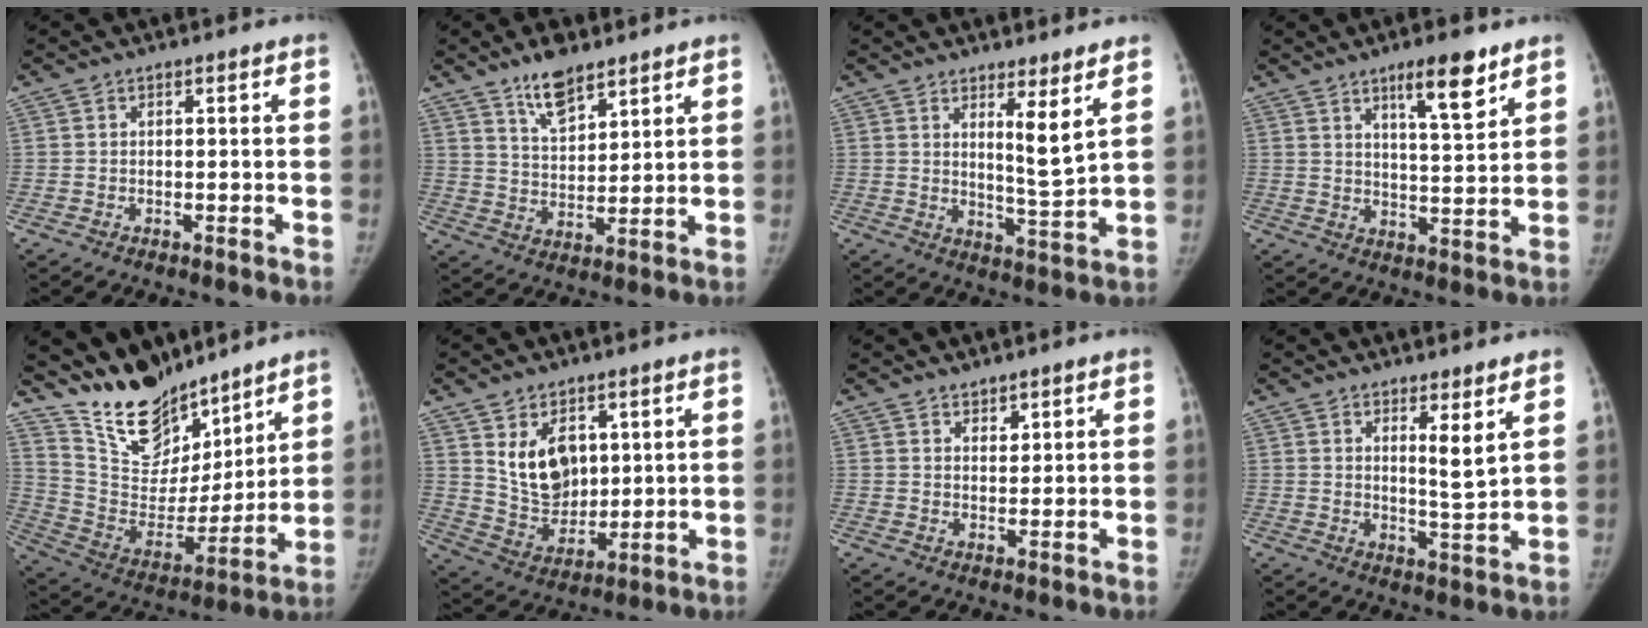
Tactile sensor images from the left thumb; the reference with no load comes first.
{"total": 8.6, "force": [6.4, 3.4, 4.7], "torque": [-0.062, -0.042, 0.117]}
{"total": 6.3, "force": [3.5, 0.0, 5.2], "torque": [-0.084, -0.043, 0.059]}
{"total": 9.3, "force": [6.0, 1.9, 6.8], "torque": [-0.095, -0.041, 0.097]}
{"total": 19.5, "force": [16.5, 8.1, 6.6], "torque": [-0.066, -0.100, 0.300]}
{"total": 10.6, "force": [4.0, 7.4, 6.6], "torque": [-0.080, -0.033, 0.090]}
{"total": 2.3, "force": [2.0, 1.2, 0.6], "torque": [0.007, -0.014, 0.031]}
{"total": 5.0, "force": [2.9, 0.2, 4.1], "torque": [-0.066, -0.034, 0.048]}